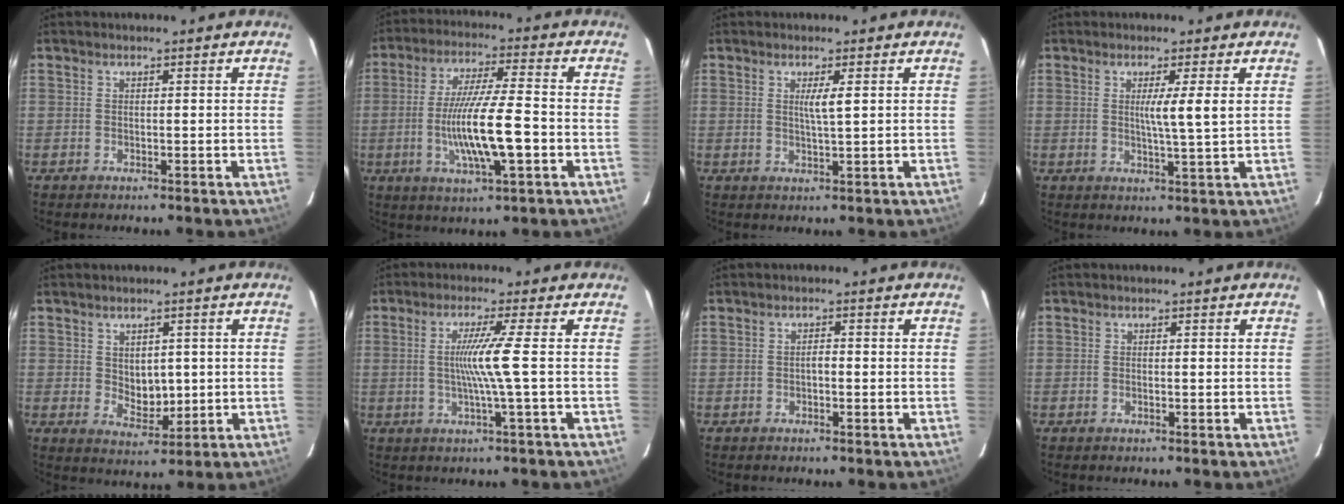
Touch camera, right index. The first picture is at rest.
{"total": 12.2, "force": [-2.5, 1.1, 11.9], "torque": [-0.224, -0.007, -0.045]}
{"total": 2.4, "force": [0.7, -0.2, 2.3], "torque": [-0.044, -0.004, 0.011]}
{"total": 4.1, "force": [1.0, -0.8, 3.9], "torque": [-0.069, -0.009, 0.015]}
{"total": 4.5, "force": [0.6, 3.0, 3.3], "torque": [-0.048, -0.004, 0.023]}
{"total": 5.8, "force": [0.0, -1.9, 5.5], "torque": [-0.109, -0.007, 0.001]}
{"total": 0.9, "force": [-0.4, 0.3, 0.7], "torque": [-0.011, 0.003, -0.007]}
{"total": 0.0}